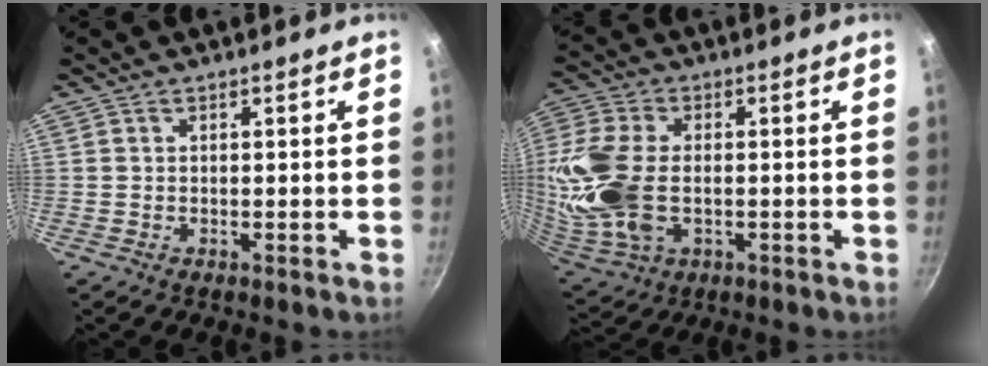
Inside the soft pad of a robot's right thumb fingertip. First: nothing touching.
{"total": 19.6, "force": [-1.2, 12.0, 15.4], "torque": [-0.384, -0.007, -0.011]}